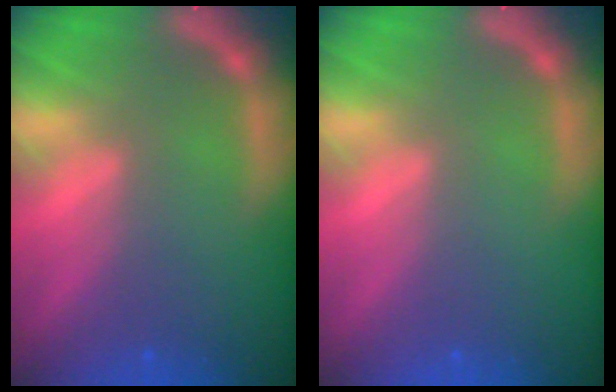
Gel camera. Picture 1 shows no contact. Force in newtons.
{"total": 0.0}